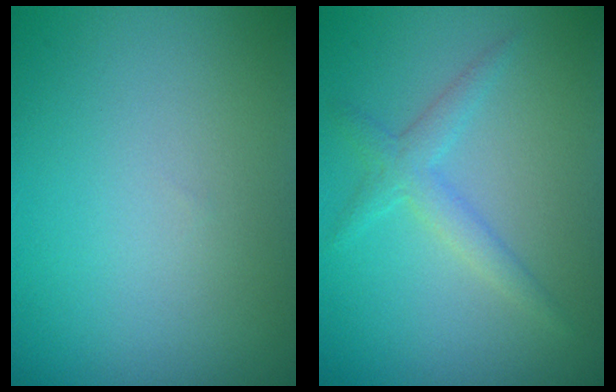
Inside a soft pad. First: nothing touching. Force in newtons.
{"total": 2.2, "press": 2.2, "slide": 0.2}